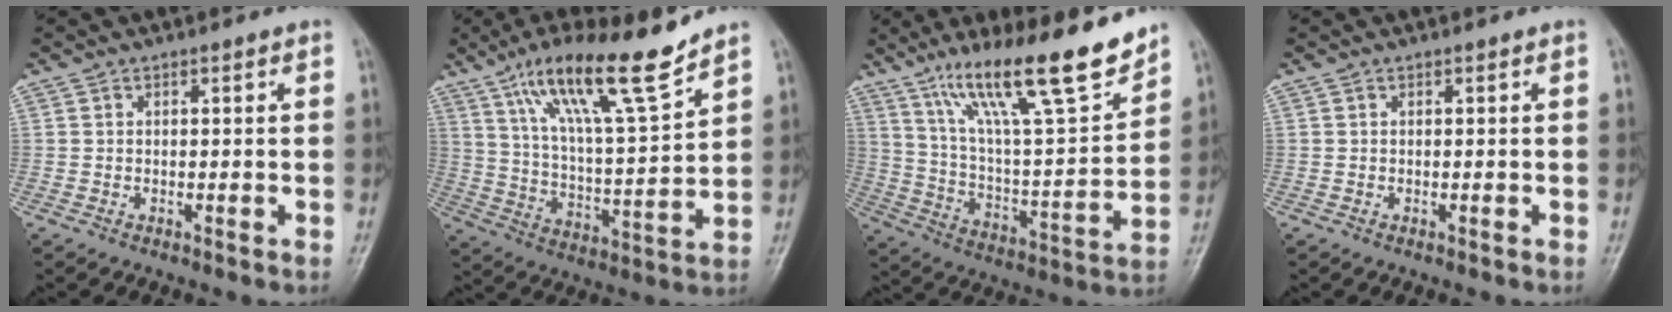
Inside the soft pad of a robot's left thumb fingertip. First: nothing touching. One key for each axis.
{"total": 17.2, "fx": 12.0, "fy": 2.4, "fz": 12.2, "tx": -0.198, "ty": -0.059, "tz": 0.214}
{"total": 21.2, "fx": 15.0, "fy": 3.5, "fz": 14.6, "tx": -0.219, "ty": -0.070, "tz": 0.260}
{"total": 0.0}